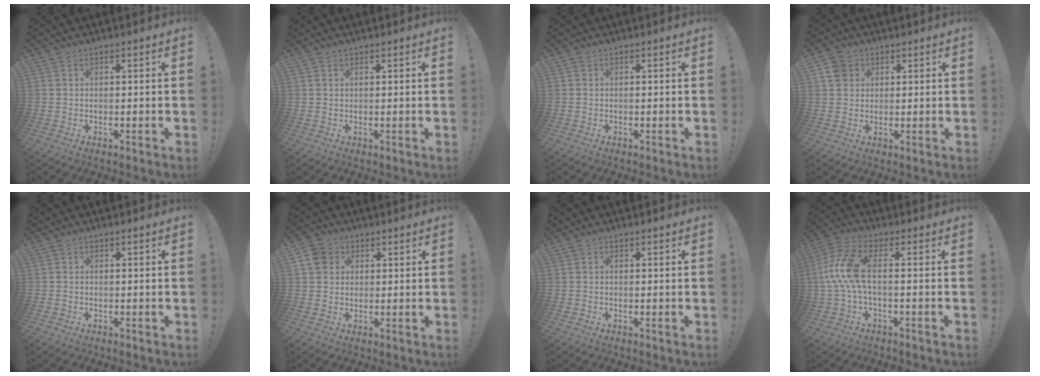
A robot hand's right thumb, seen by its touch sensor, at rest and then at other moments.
{"total": 0.7, "force": [0.6, 0.3, 0.2], "torque": [-0.001, -0.002, 0.010]}
{"total": 0.0}
{"total": 5.3, "force": [2.4, 4.5, 1.3], "torque": [-0.020, -0.003, 0.049]}
{"total": 0.8, "force": [-0.4, 0.6, -0.1], "torque": [-0.002, 0.004, -0.008]}
{"total": 5.9, "force": [2.0, 5.2, 2.0], "torque": [-0.031, 0.004, 0.040]}
{"total": 0.0}
{"total": 10.8, "force": [0.2, 4.0, 10.1], "torque": [-0.213, -0.001, 0.005]}